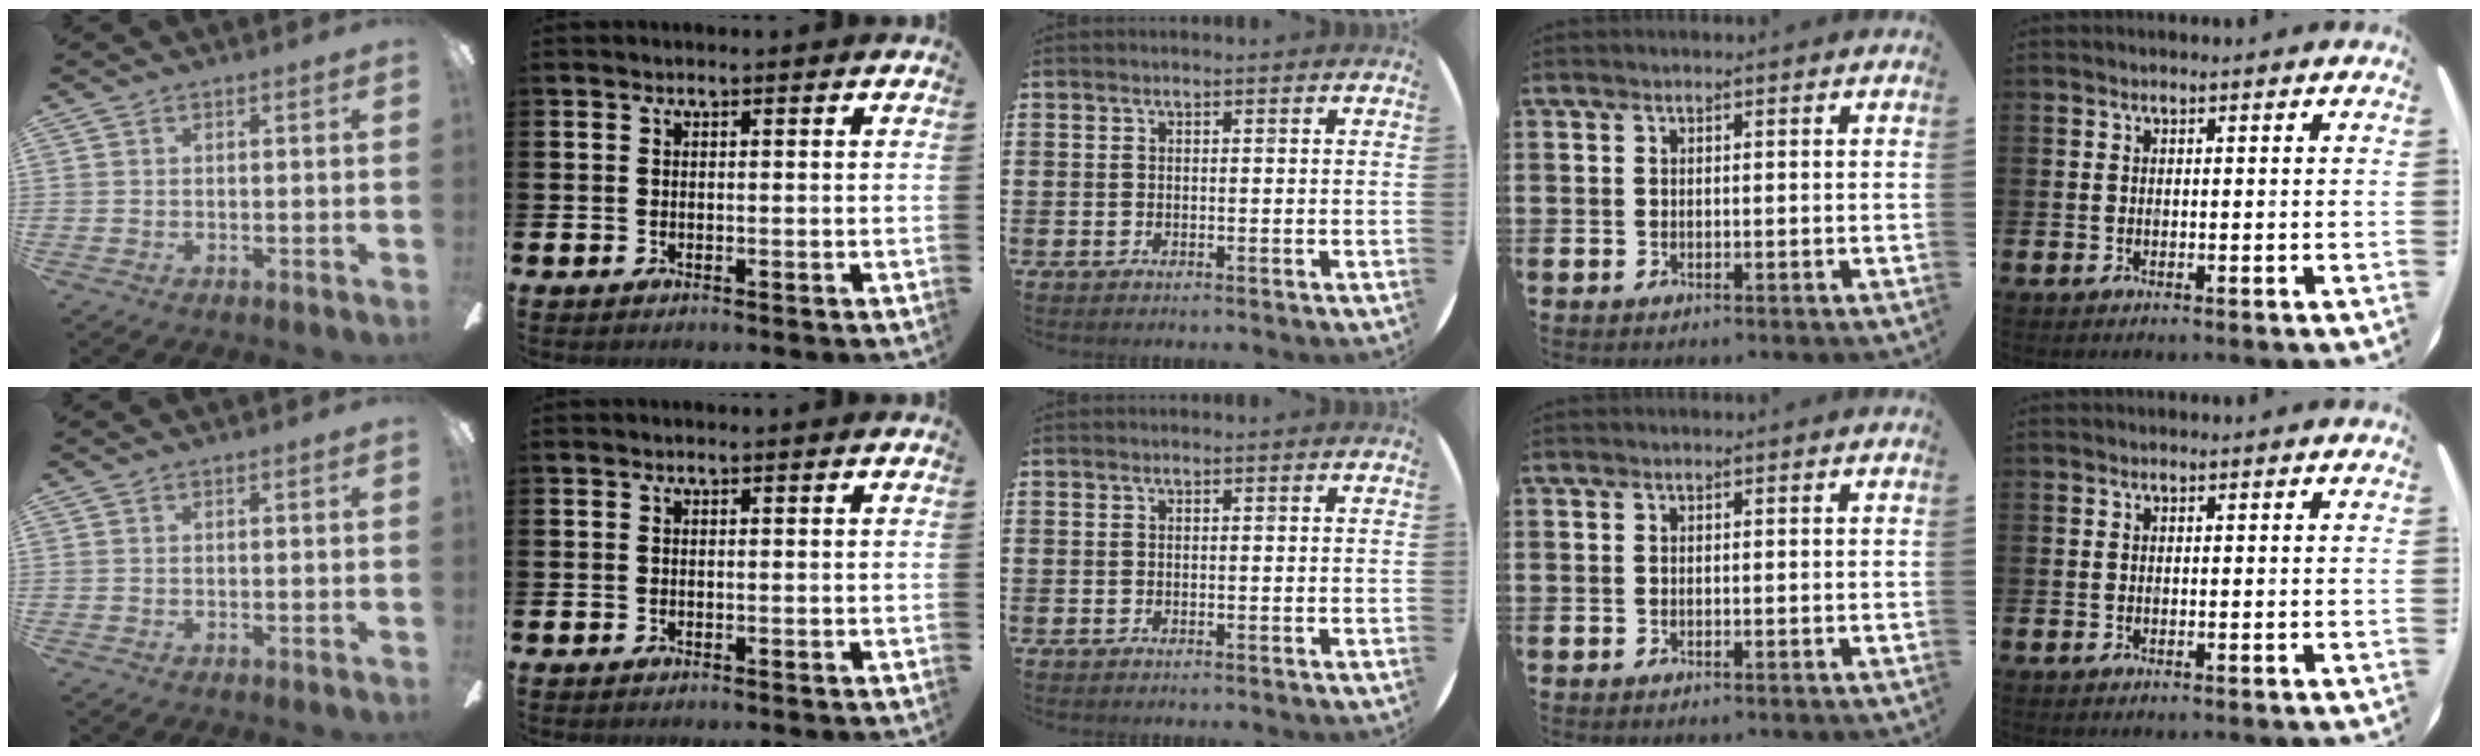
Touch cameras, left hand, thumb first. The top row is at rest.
{}